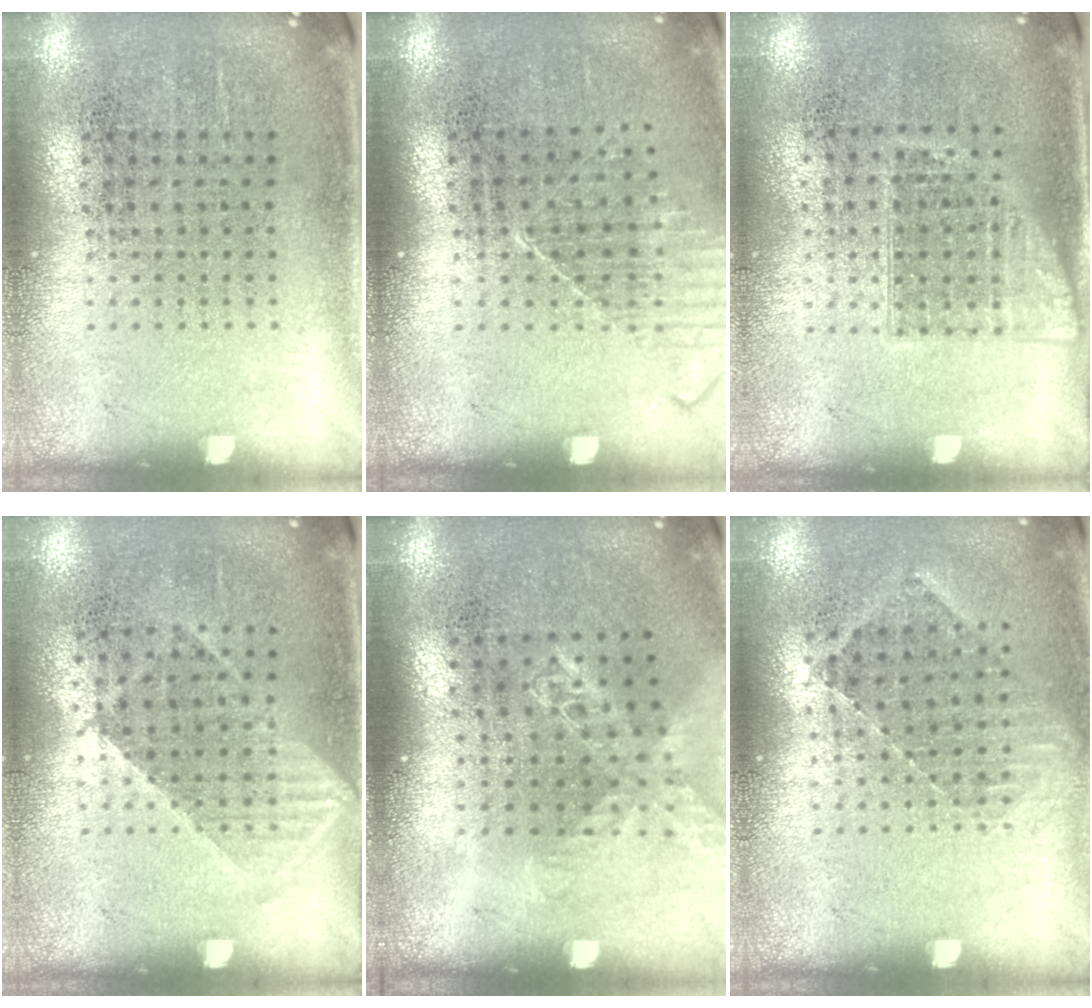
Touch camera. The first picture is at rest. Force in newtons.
{"total": 1.2, "press": 1.2, "slide": 0.4}
{"total": 1.1, "press": 0.9, "slide": 0.6}
{"total": 1.0, "press": 0.9, "slide": 0.6}
{"total": 1.4, "press": 1.3, "slide": 0.4}
{"total": 0.8, "press": 0.8, "slide": 0.2}